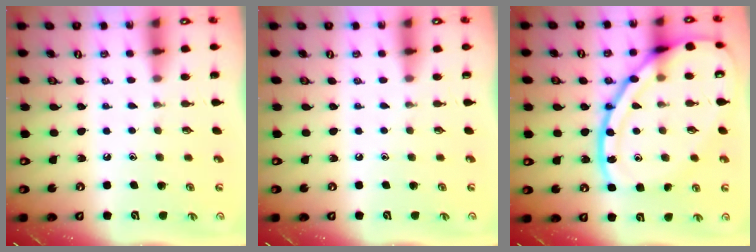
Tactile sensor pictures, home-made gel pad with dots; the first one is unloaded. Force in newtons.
{"total": 0.0}
{"total": 22.5, "press": 22.4, "slide": 2.1}